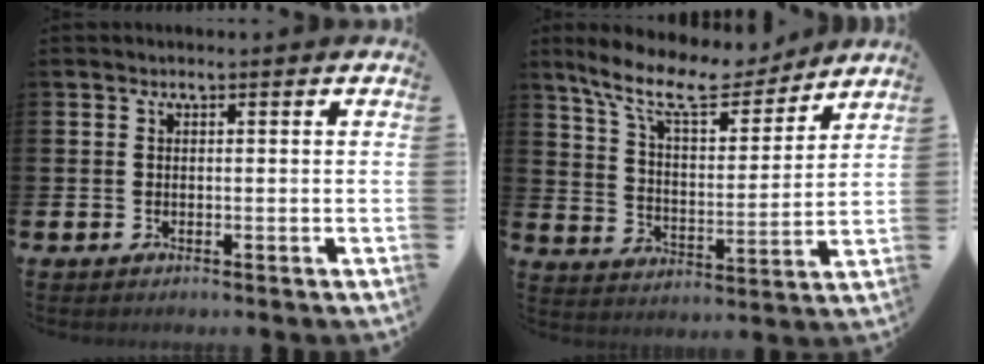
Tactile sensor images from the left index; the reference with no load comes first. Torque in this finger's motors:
{"motor_torque": [1.11, -1.03, 0.59, 0.21]}